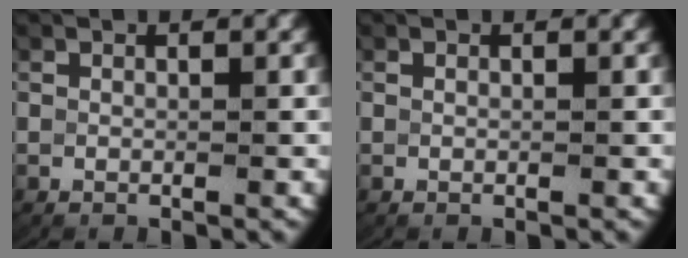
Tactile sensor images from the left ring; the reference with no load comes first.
{"total": 0.0}